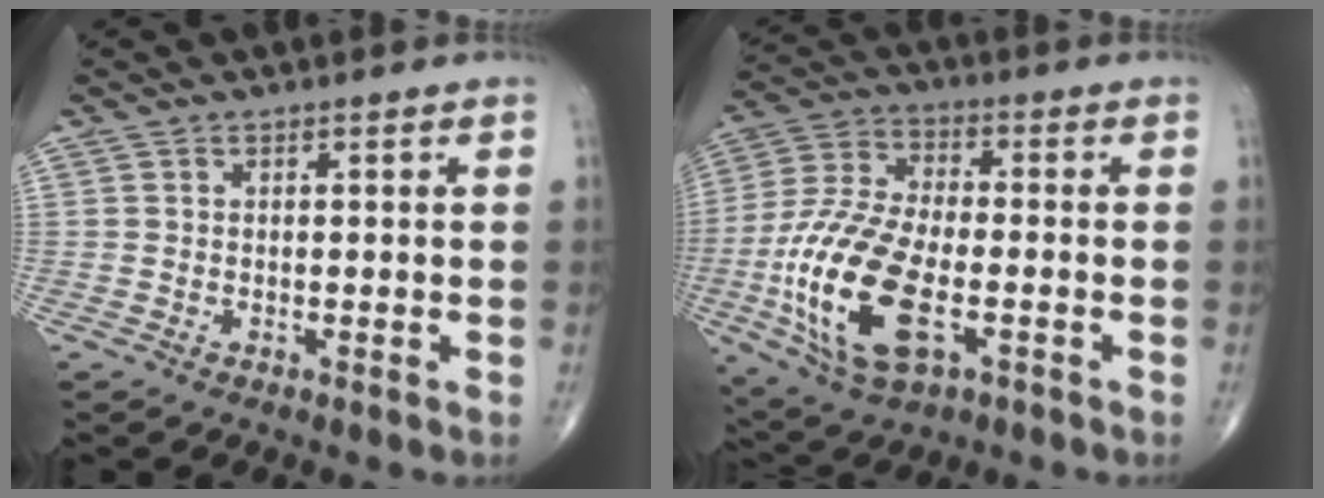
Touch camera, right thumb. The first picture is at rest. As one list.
[{"total": 19.8, "force": [-5.3, 9.5, 16.5], "torque": [-0.349, 0.010, -0.092]}]